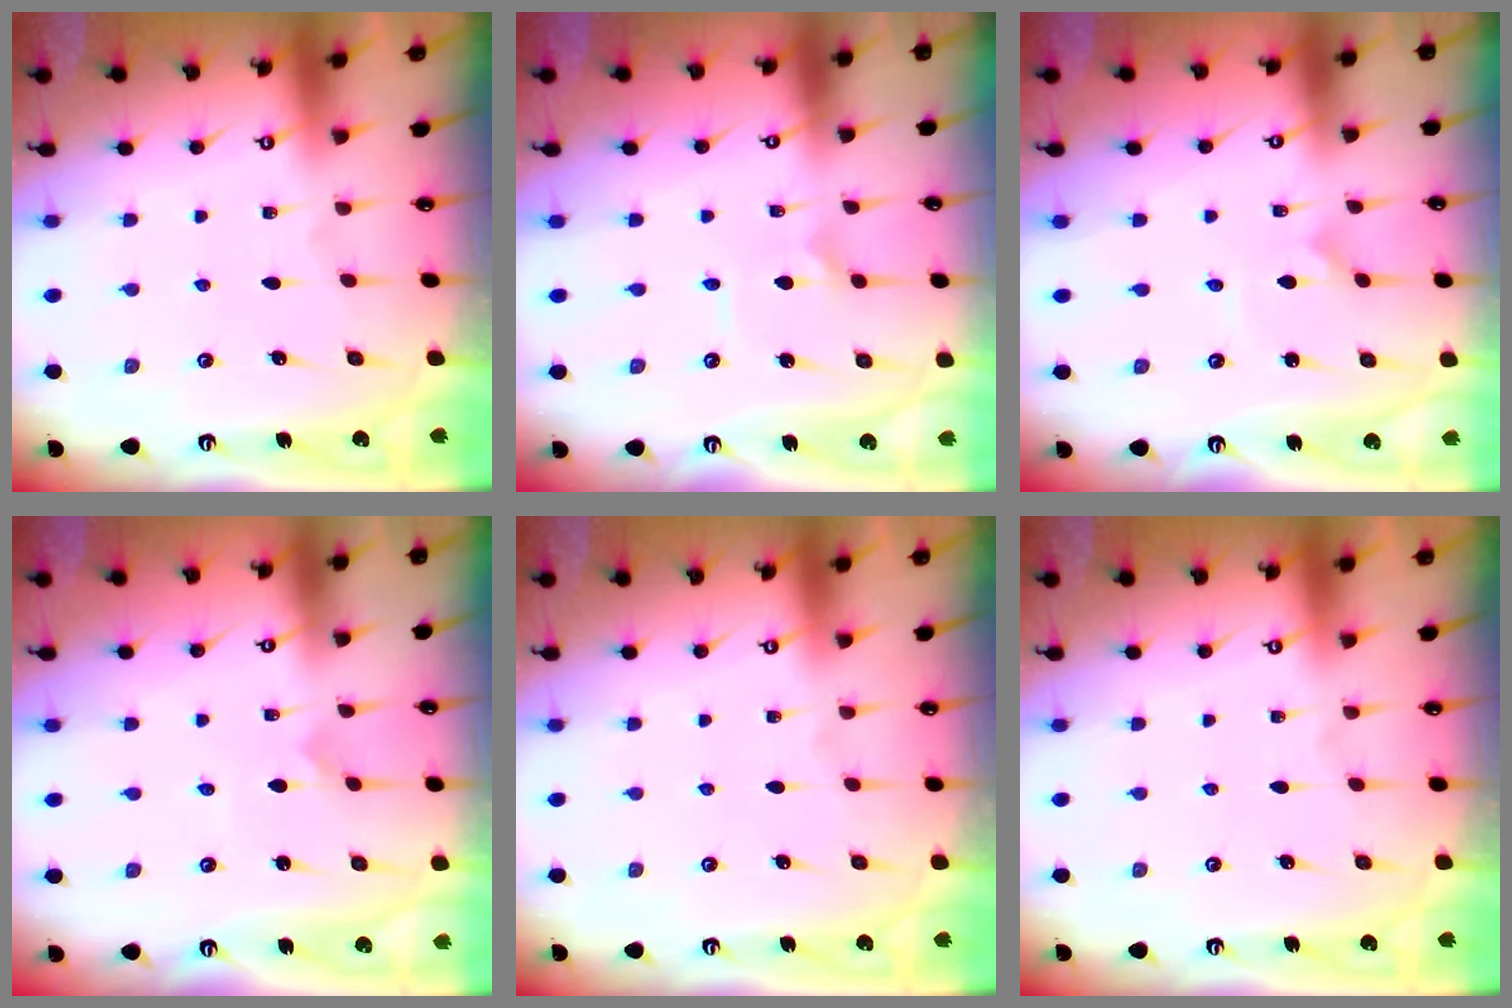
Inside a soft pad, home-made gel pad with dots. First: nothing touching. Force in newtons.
{"total": 1.6, "press": 1.6, "slide": 0.1}
{"total": 0.0}
{"total": 0.6, "press": 0.6, "slide": 0.0}
{"total": 0.0}
{"total": 0.0}